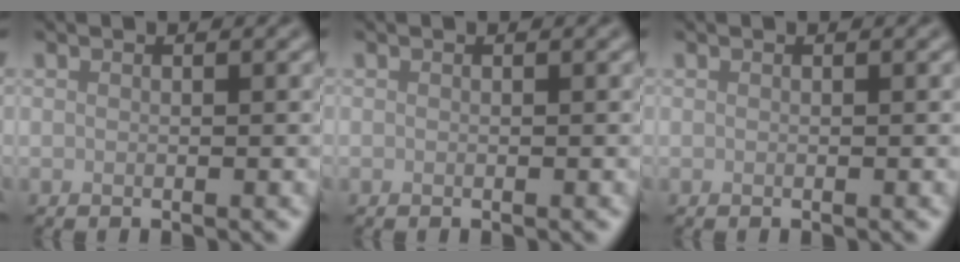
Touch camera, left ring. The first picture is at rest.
{"total": 0.0}
{"total": 0.0}